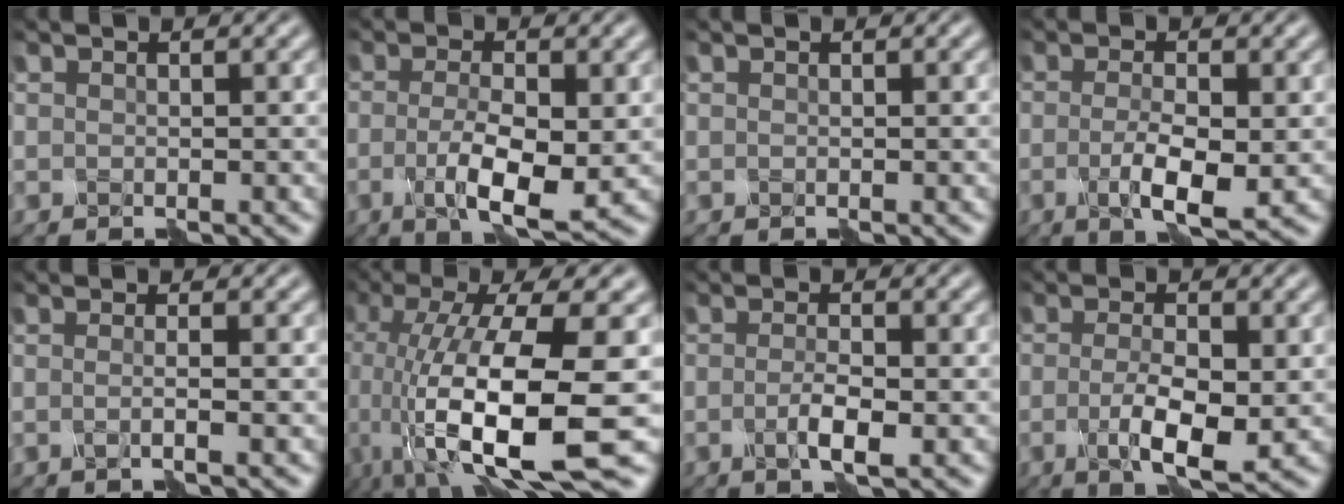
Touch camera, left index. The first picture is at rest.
{"total": 5.8, "force": [-1.1, 1.6, 5.4], "torque": [-0.105, -0.006, -0.018]}
{"total": 0.0}
{"total": 4.5, "force": [-0.9, 1.0, 4.2], "torque": [-0.084, -0.005, -0.016]}
{"total": 1.9, "force": [0.0, 0.5, 1.8], "torque": [-0.019, -0.005, -0.019]}
{"total": 14.6, "force": [-3.1, 4.1, 13.7], "torque": [-0.253, -0.012, -0.045]}
{"total": 2.5, "force": [-0.7, 0.4, 2.4], "torque": [-0.050, 0.001, -0.013]}
{"total": 5.0, "force": [-1.0, 1.3, 4.7], "torque": [-0.092, -0.006, -0.016]}